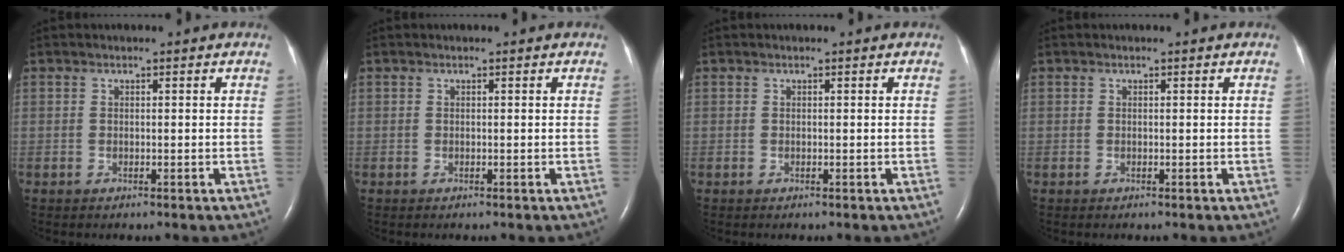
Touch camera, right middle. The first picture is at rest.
{"total": 0.0}
{"total": 0.0}
{"total": 0.0}